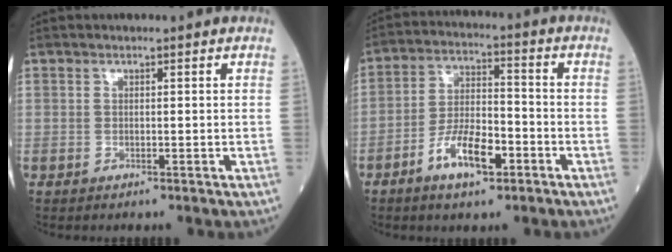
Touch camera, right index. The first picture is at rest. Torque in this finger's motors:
{"motor_torque": [0.19, -0.19, 0.15, 0.07]}